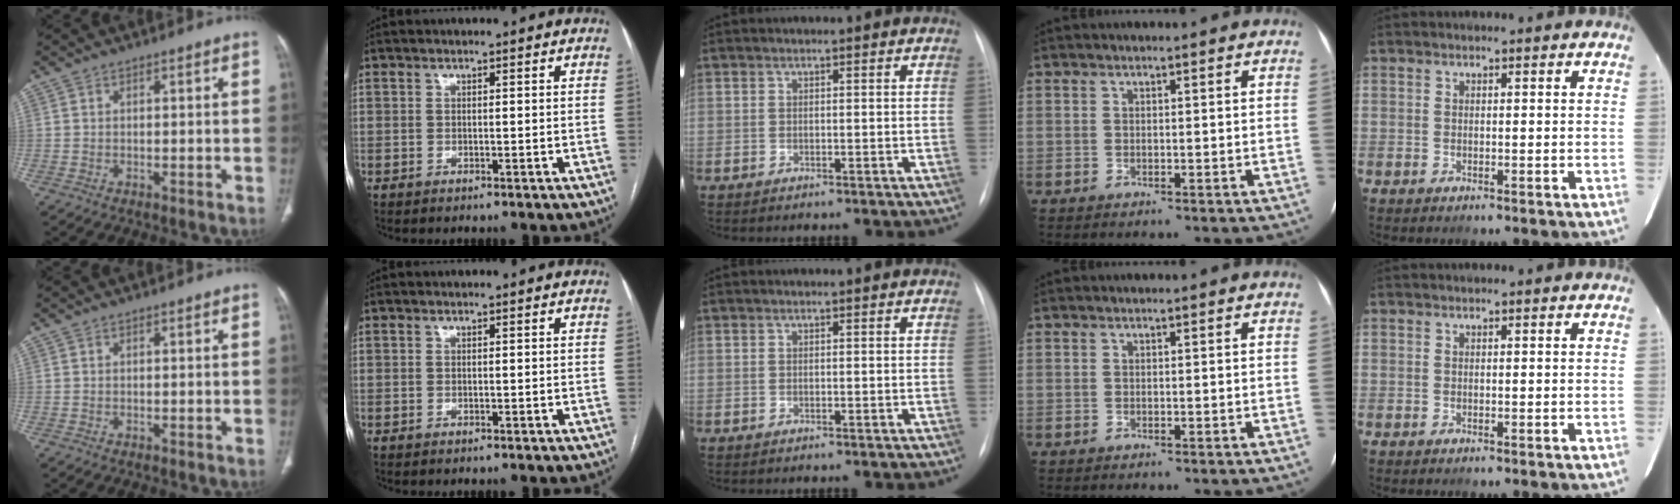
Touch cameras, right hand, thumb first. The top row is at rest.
{}